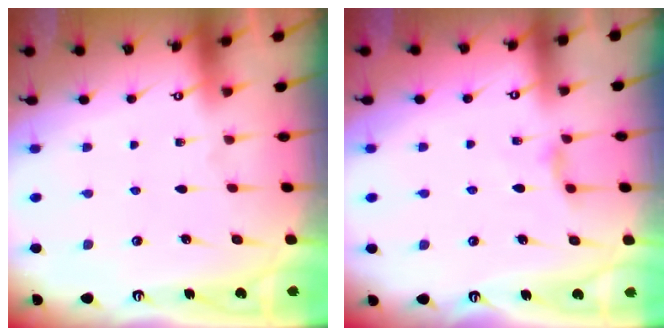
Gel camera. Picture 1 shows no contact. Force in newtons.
{"total": 2.7, "press": 2.7, "slide": 0.5}